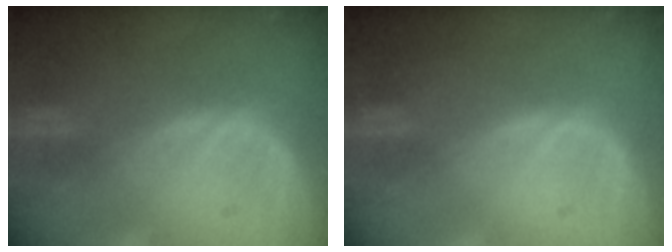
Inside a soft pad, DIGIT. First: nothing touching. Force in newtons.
{"total": 0.0}